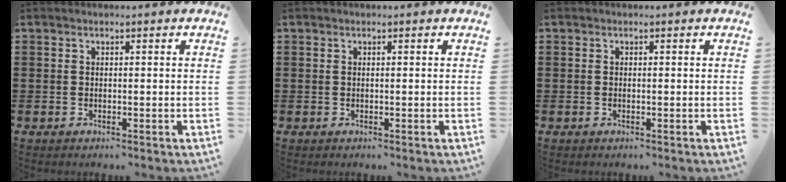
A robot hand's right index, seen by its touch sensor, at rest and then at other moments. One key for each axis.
{"total": 0.0}
{"total": 0.0}